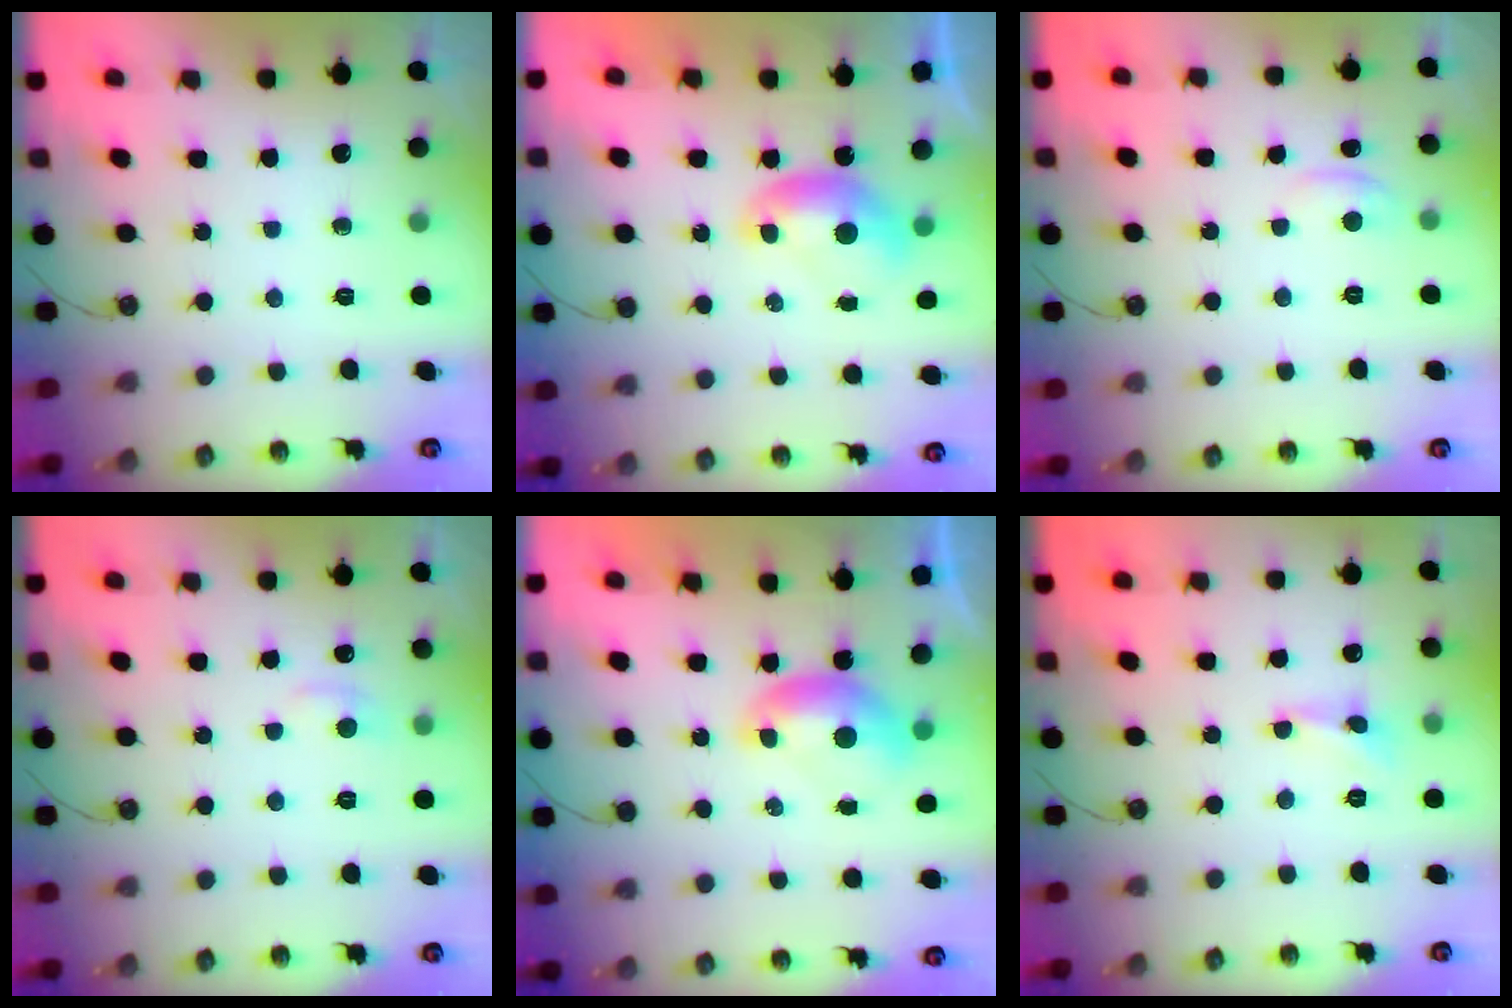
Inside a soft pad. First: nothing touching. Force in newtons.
{"total": 0.0}
{"total": 1.5, "press": 1.5, "slide": 0.4}
{"total": 0.9, "press": 0.1, "slide": 0.9}
{"total": 0.0}
{"total": 1.7, "press": 1.6, "slide": 0.5}